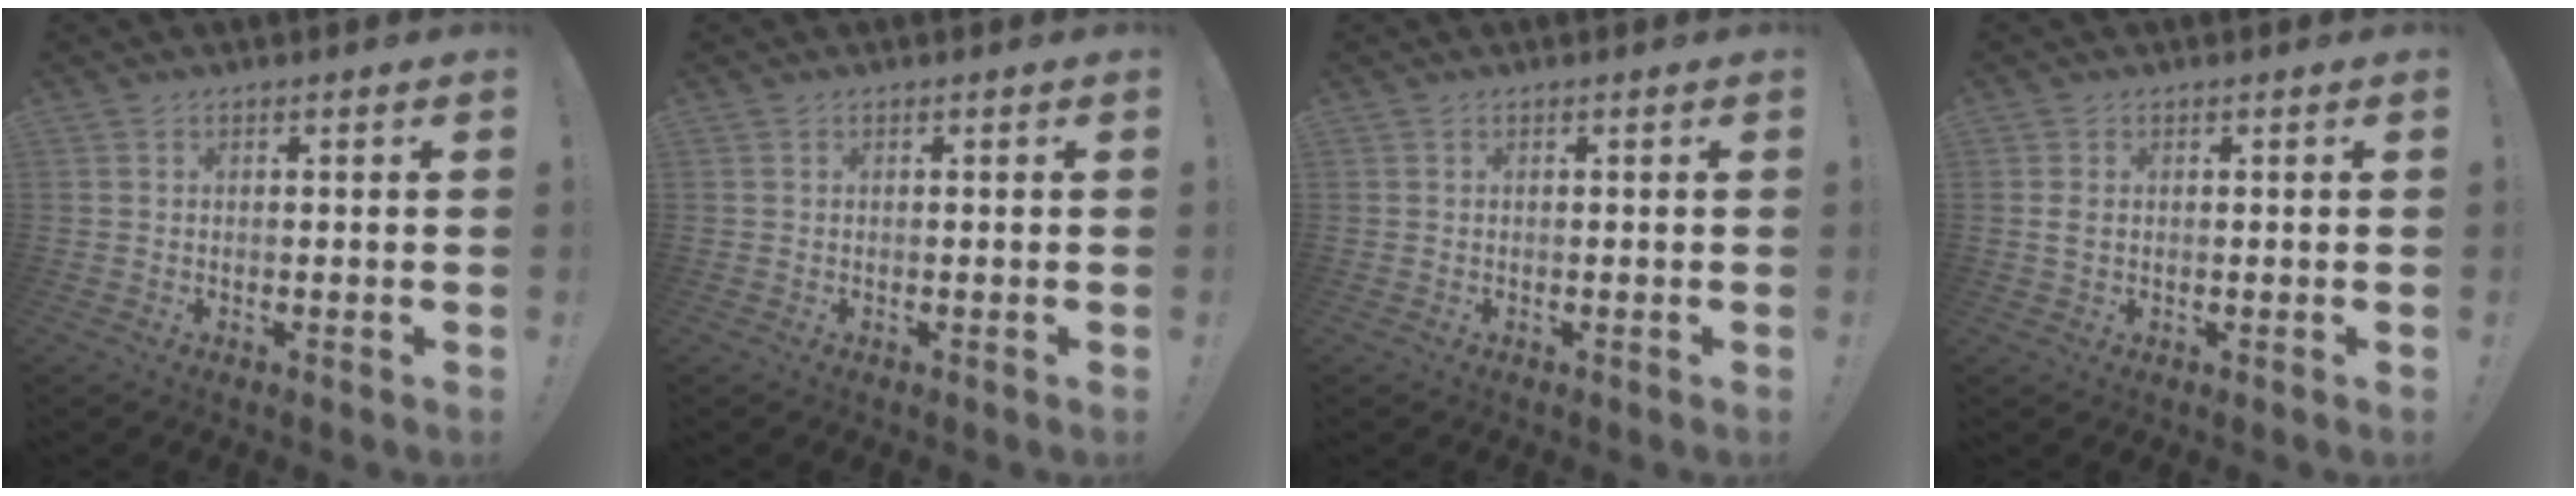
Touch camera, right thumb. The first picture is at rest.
{"total": 0.0}
{"total": 0.0}
{"total": 1.9, "force": [0.3, 1.2, 1.5], "torque": [-0.023, 0.002, 0.005]}